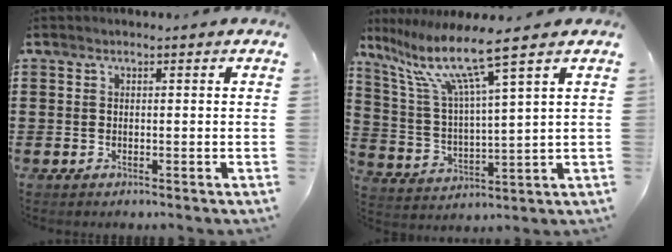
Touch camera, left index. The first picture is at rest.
{"total": 10.7, "force": [7.5, 0.5, 7.6], "torque": [-0.182, -0.039, 0.119]}